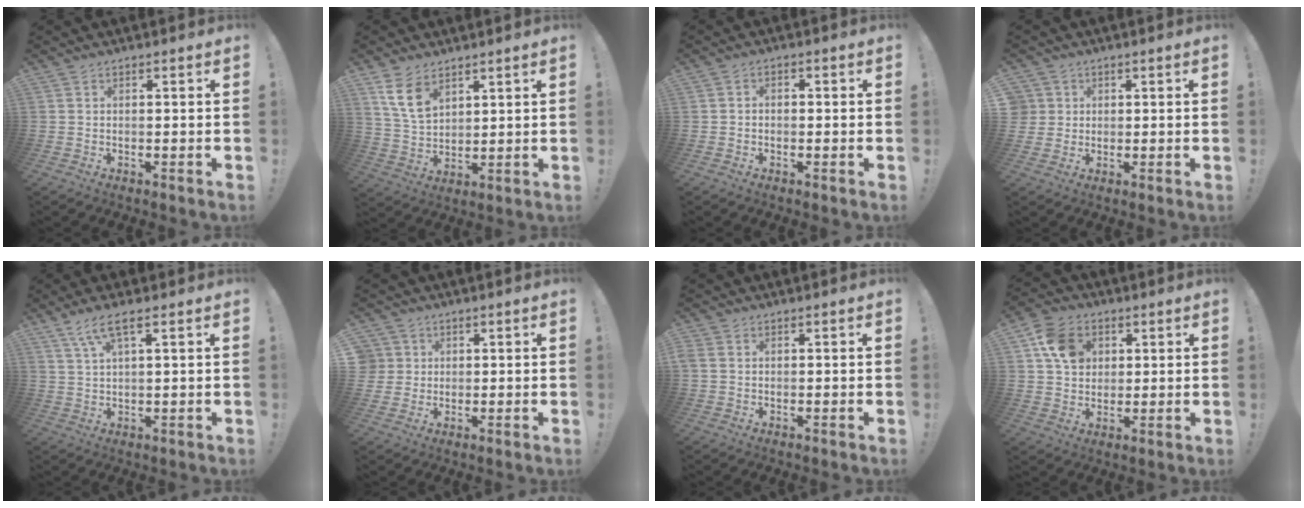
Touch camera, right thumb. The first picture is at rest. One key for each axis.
{"total": 8.0, "fx": 4.8, "fy": 4.5, "fz": 4.5, "tx": -0.081, "ty": -0.015, "tz": 0.095}
{"total": 1.9, "fx": -1.2, "fy": 1.1, "fz": 0.8, "tx": -0.016, "ty": 0.012, "tz": -0.022}
{"total": 3.9, "fx": 1.1, "fy": 3.6, "fz": 0.6, "tx": -0.012, "ty": 0.002, "tz": 0.022}
{"total": 6.2, "fx": 3.5, "fy": 1.3, "fz": 5.0, "tx": -0.098, "ty": -0.006, "tz": 0.062}
{"total": 4.4, "fx": 1.3, "fy": 4.2, "fz": 0.5, "tx": -0.013, "ty": -0.001, "tz": 0.027}
{"total": 1.7, "fx": 0.5, "fy": 1.4, "fz": 0.9, "tx": -0.022, "ty": 0.006, "tz": 0.011}
{"total": 11.1, "fx": 4.0, "fy": 9.0, "fz": 5.1, "tx": -0.070, "ty": -0.008, "tz": 0.083}